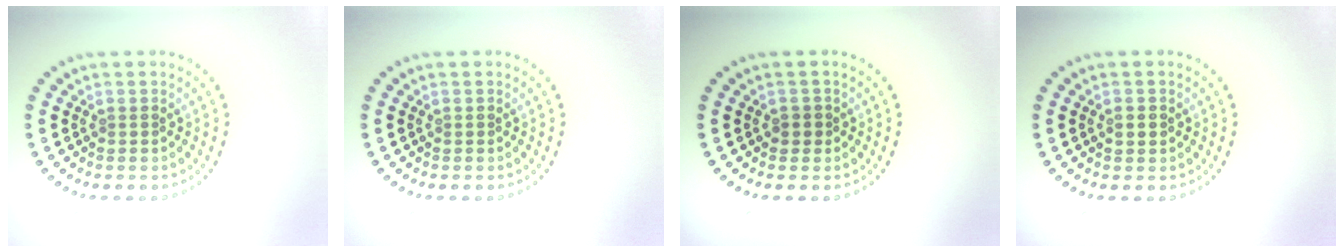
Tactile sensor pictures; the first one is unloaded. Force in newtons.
{"total": 0.0}
{"total": 1.0, "press": 0.9, "slide": 0.4}
{"total": 1.0, "press": 1.0, "slide": 0.2}